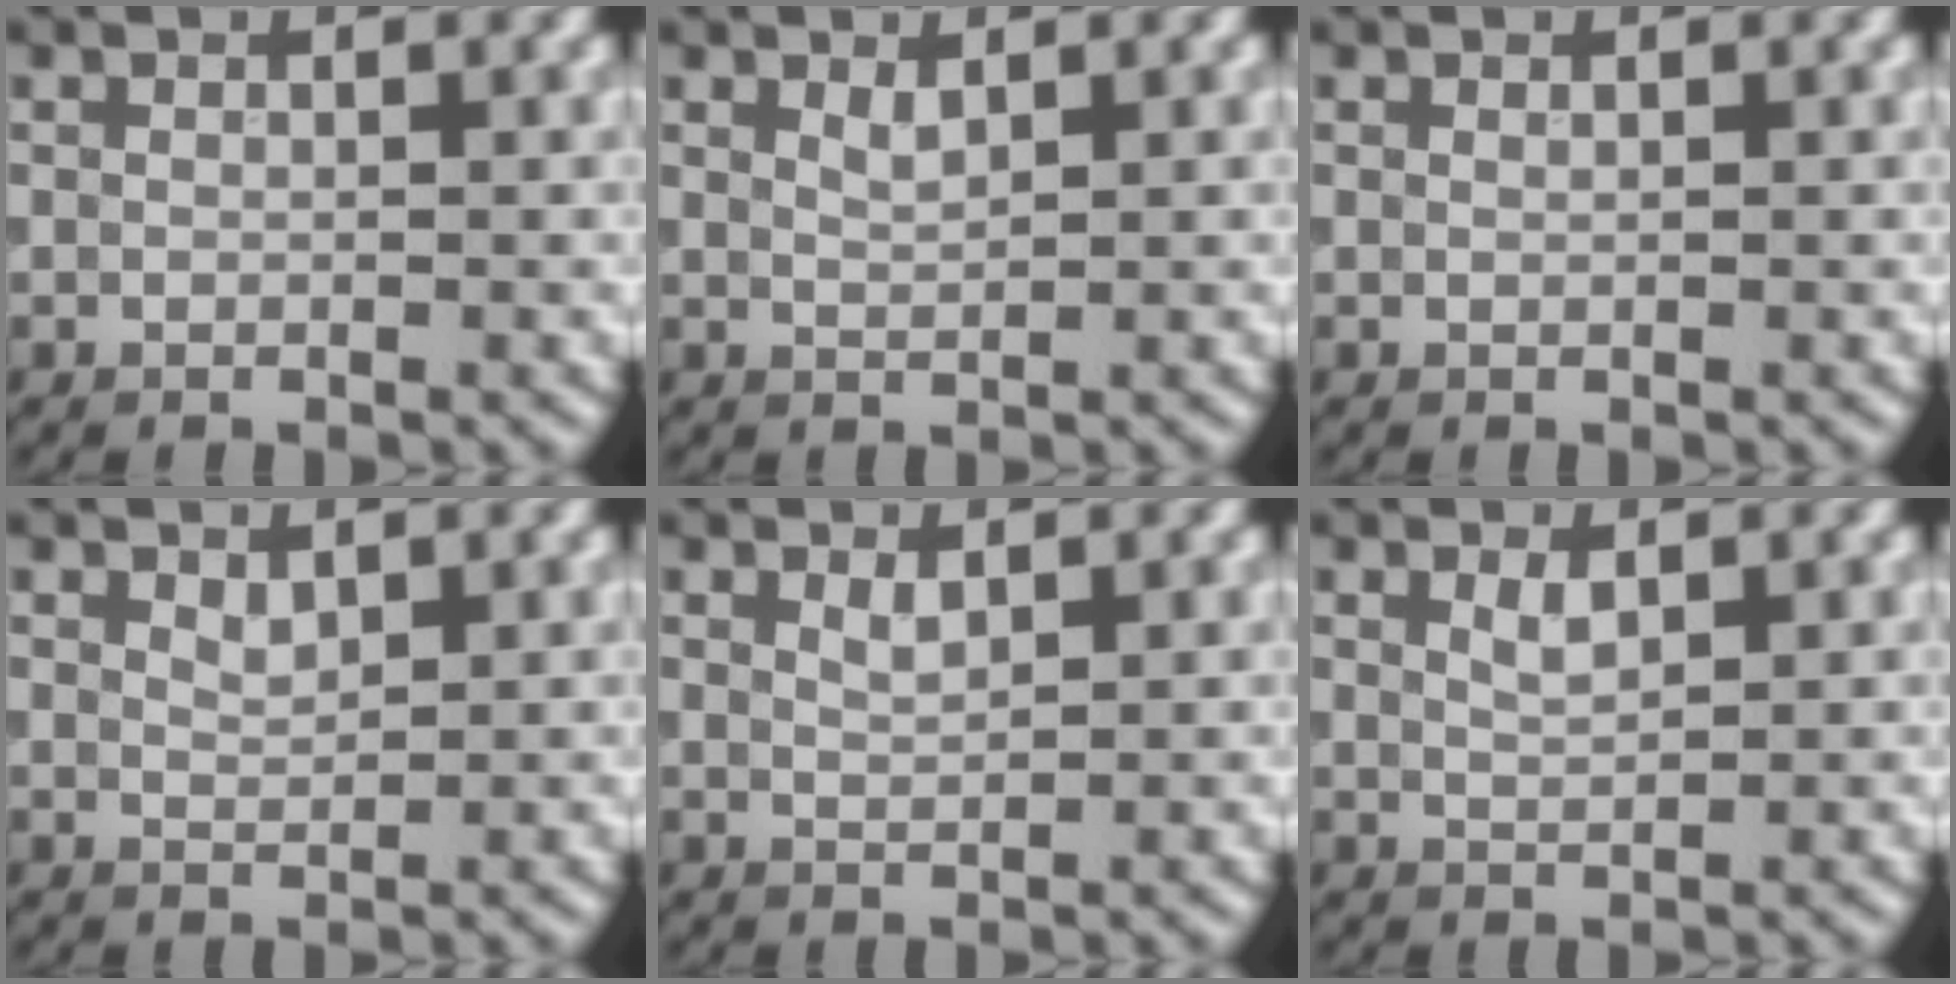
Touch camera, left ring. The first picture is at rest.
{"total": 0.9, "force": [0.7, 0.2, 0.6], "torque": [-0.012, -0.003, 0.014]}
{"total": 0.0}
{"total": 1.0, "force": [0.7, 0.4, 0.5], "torque": [-0.011, -0.002, 0.016]}
{"total": 1.0, "force": [0.7, 0.3, 0.6], "torque": [-0.012, -0.002, 0.014]}
{"total": 1.2, "force": [0.8, 0.4, 0.9], "torque": [-0.020, -0.001, 0.016]}